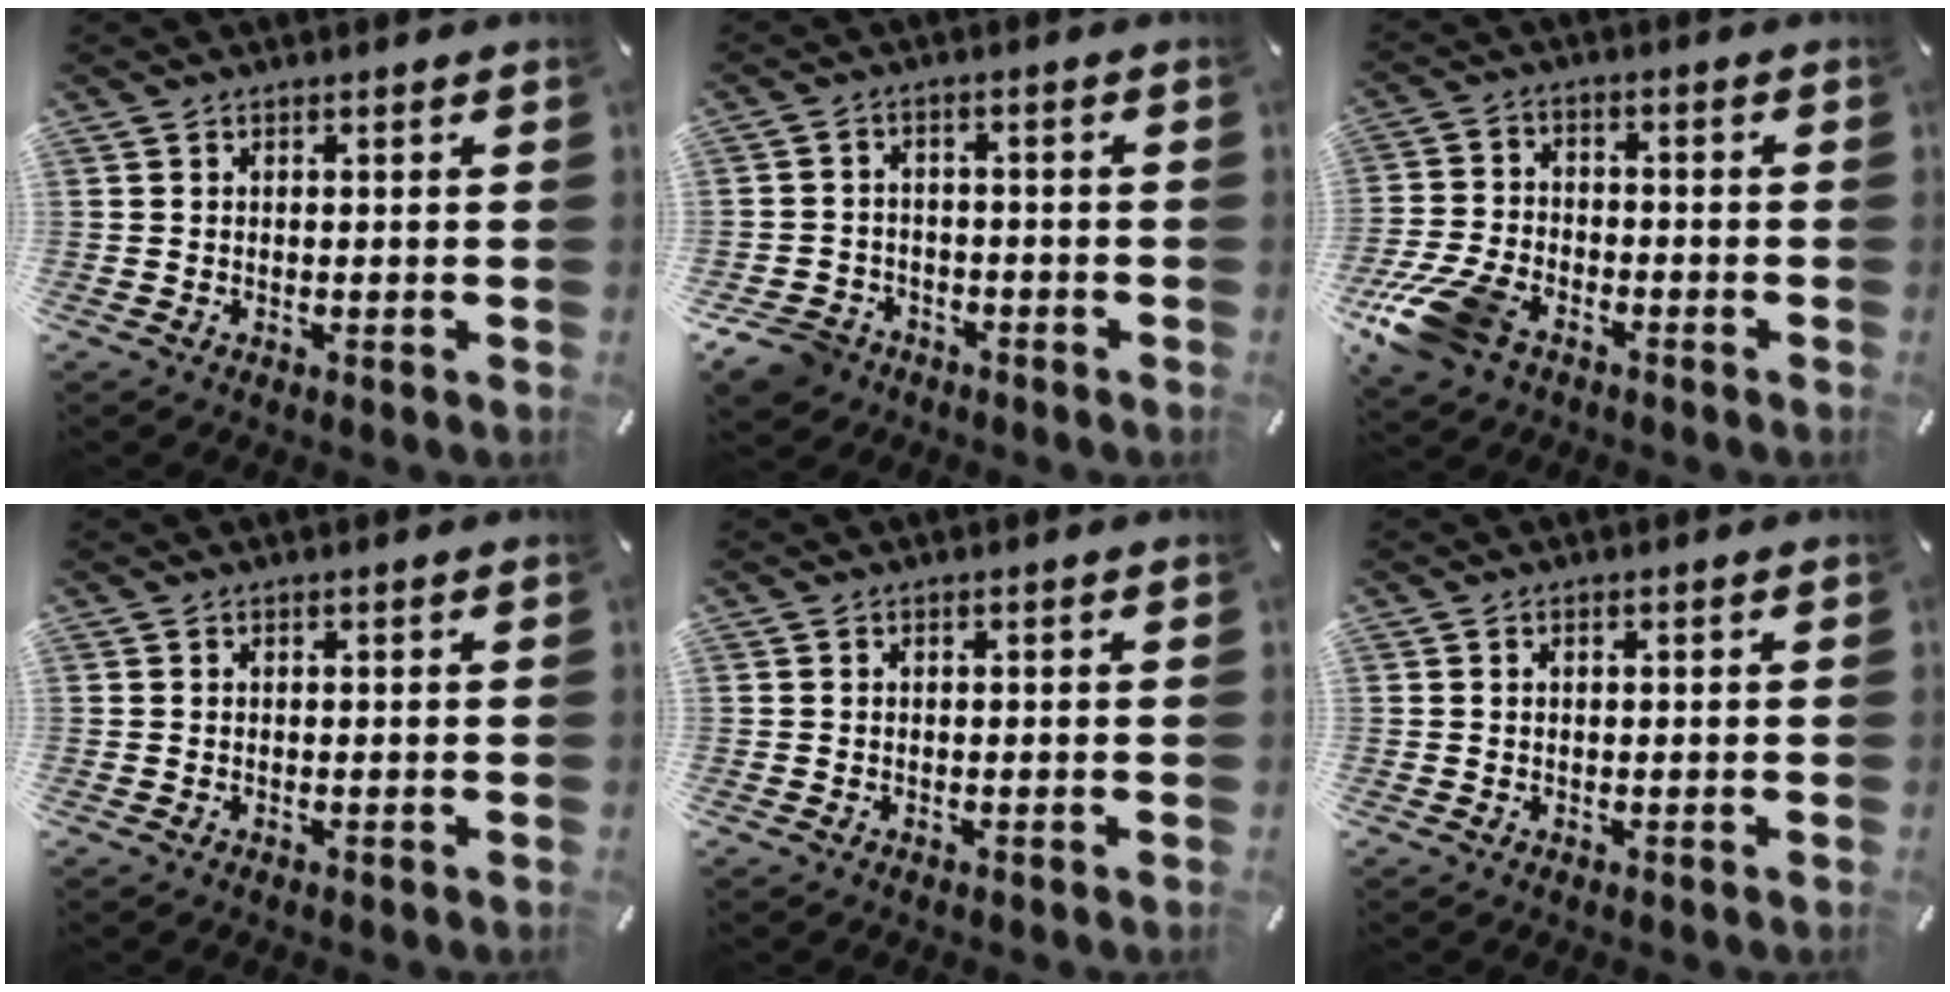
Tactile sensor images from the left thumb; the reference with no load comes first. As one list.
[{"total": 6.6, "force": [-4.5, 4.4, 1.8], "torque": [-0.045, 0.027, -0.089]}, {"total": 12.3, "force": [-7.4, 7.2, 6.8], "torque": [-0.141, 0.035, -0.138]}, {"total": 0.0}, {"total": 0.0}, {"total": 0.7, "force": [0.1, 0.4, 0.5], "torque": [-0.011, 0.002, 0.002]}]